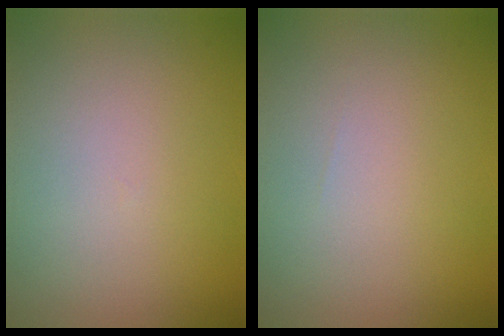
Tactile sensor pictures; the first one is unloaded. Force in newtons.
{"total": 0.0}